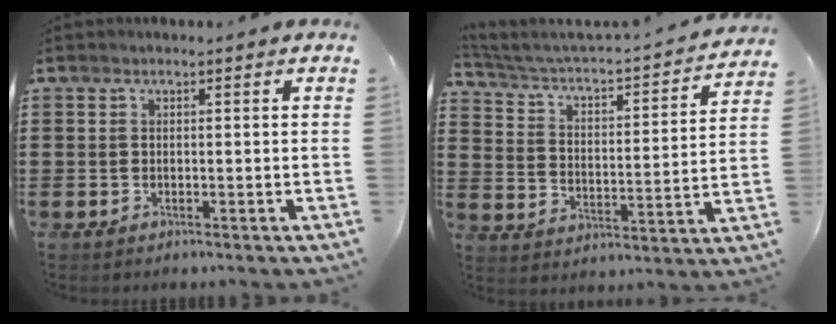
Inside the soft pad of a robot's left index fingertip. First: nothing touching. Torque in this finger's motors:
{"motor_torque": [2.14, 0.00, -0.53, -0.03]}